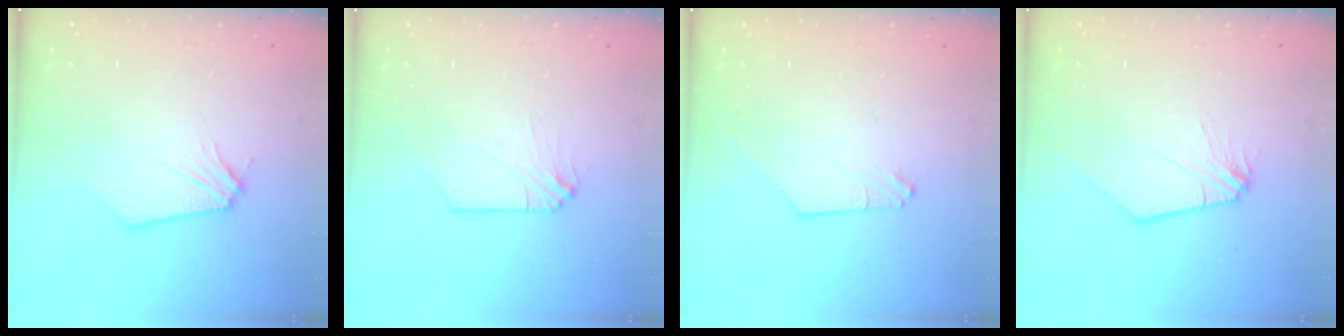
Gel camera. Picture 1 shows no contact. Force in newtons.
{"total": 0.0}
{"total": 0.0}
{"total": 0.0}